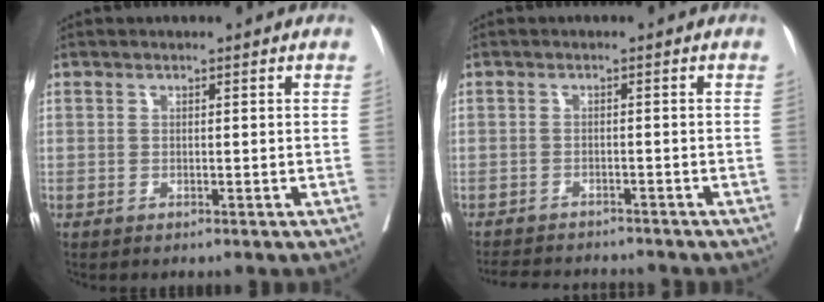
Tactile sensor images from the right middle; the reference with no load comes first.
{"total": 8.4, "force": [-8.0, 1.5, 2.2], "torque": [-0.036, -0.003, -0.110]}